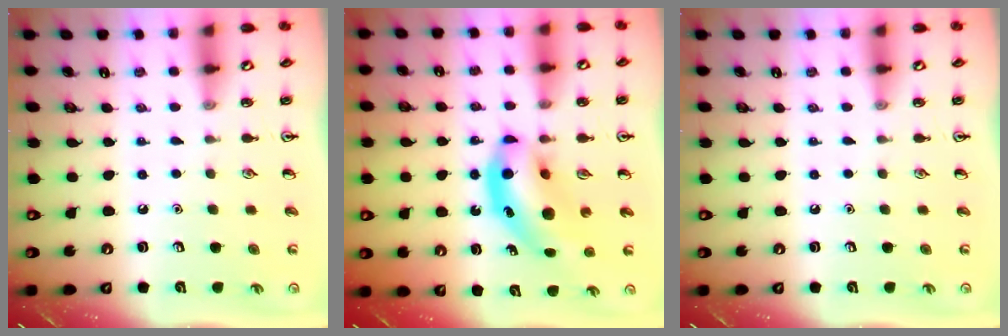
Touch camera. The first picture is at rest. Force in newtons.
{"total": 12.4, "press": 11.8, "slide": 3.6}
{"total": 0.0}